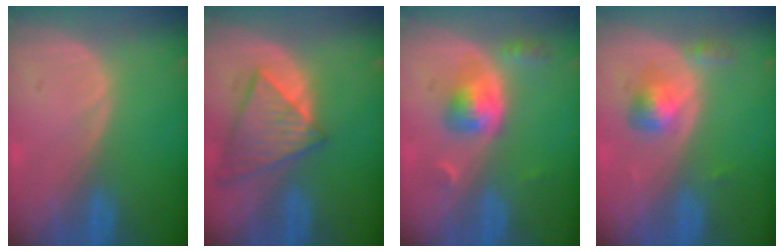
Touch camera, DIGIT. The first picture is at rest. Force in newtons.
{"total": 8.2, "press": 7.3, "slide": 3.8}
{"total": 5.2, "press": 4.8, "slide": 2.0}
{"total": 3.7, "press": 3.7, "slide": 0.2}